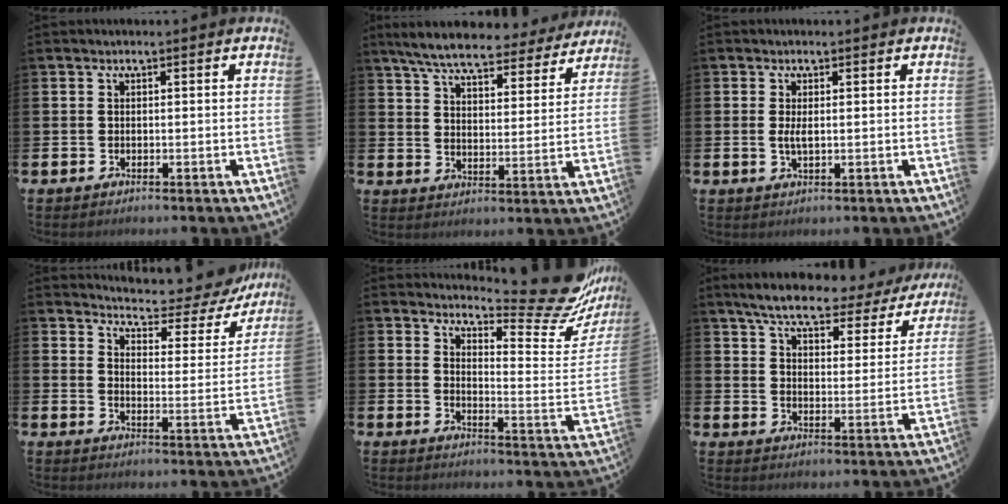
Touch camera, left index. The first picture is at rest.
{"total": 7.4, "force": [6.7, 1.2, 2.8], "torque": [-0.078, -0.035, 0.116]}
{"total": 1.8, "force": [0.2, 0.6, 1.7], "torque": [-0.030, 0.001, 0.001]}
{"total": 5.1, "force": [4.8, 1.1, 1.2], "torque": [-0.042, -0.045, 0.077]}
{"total": 10.7, "force": [9.8, 1.9, 3.9], "torque": [-0.049, -0.088, 0.168]}
{"total": 6.8, "force": [6.0, 1.2, 2.8], "torque": [-0.084, -0.033, 0.100]}